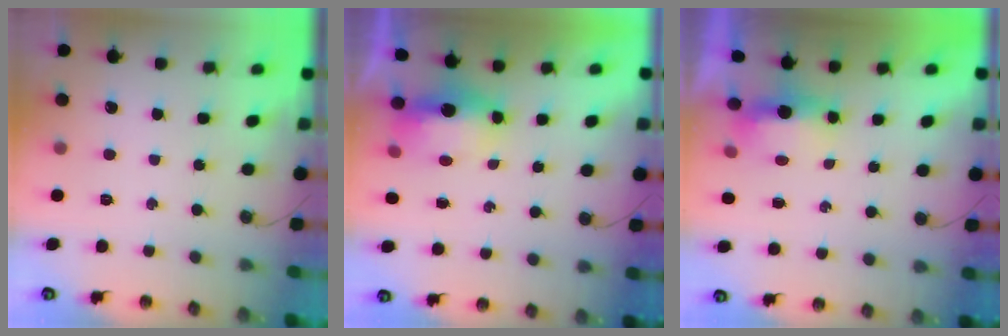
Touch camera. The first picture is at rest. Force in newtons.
{"total": 11.4, "press": 8.3, "slide": 7.7}
{"total": 5.1, "press": 4.9, "slide": 1.3}